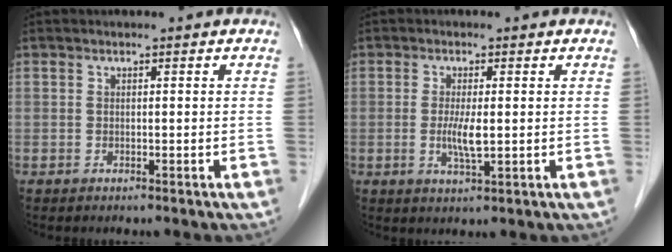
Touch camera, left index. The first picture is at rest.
{"total": 3.5, "force": [-0.2, 0.6, 3.5], "torque": [-0.074, -0.007, -0.001]}